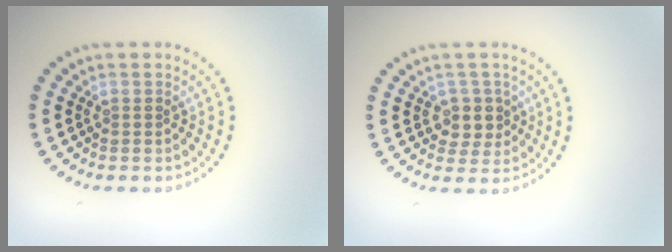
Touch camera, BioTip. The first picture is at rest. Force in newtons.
{"total": 2.5, "press": 2.1, "slide": 1.2}